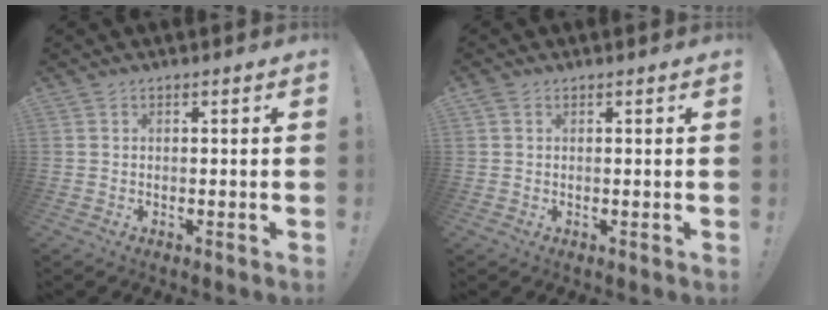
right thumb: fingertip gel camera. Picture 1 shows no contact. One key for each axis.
{"total": 0.7, "fx": 0.6, "fy": 0.3, "fz": -0.1, "tx": 0.001, "ty": 0.001, "tz": 0.011}